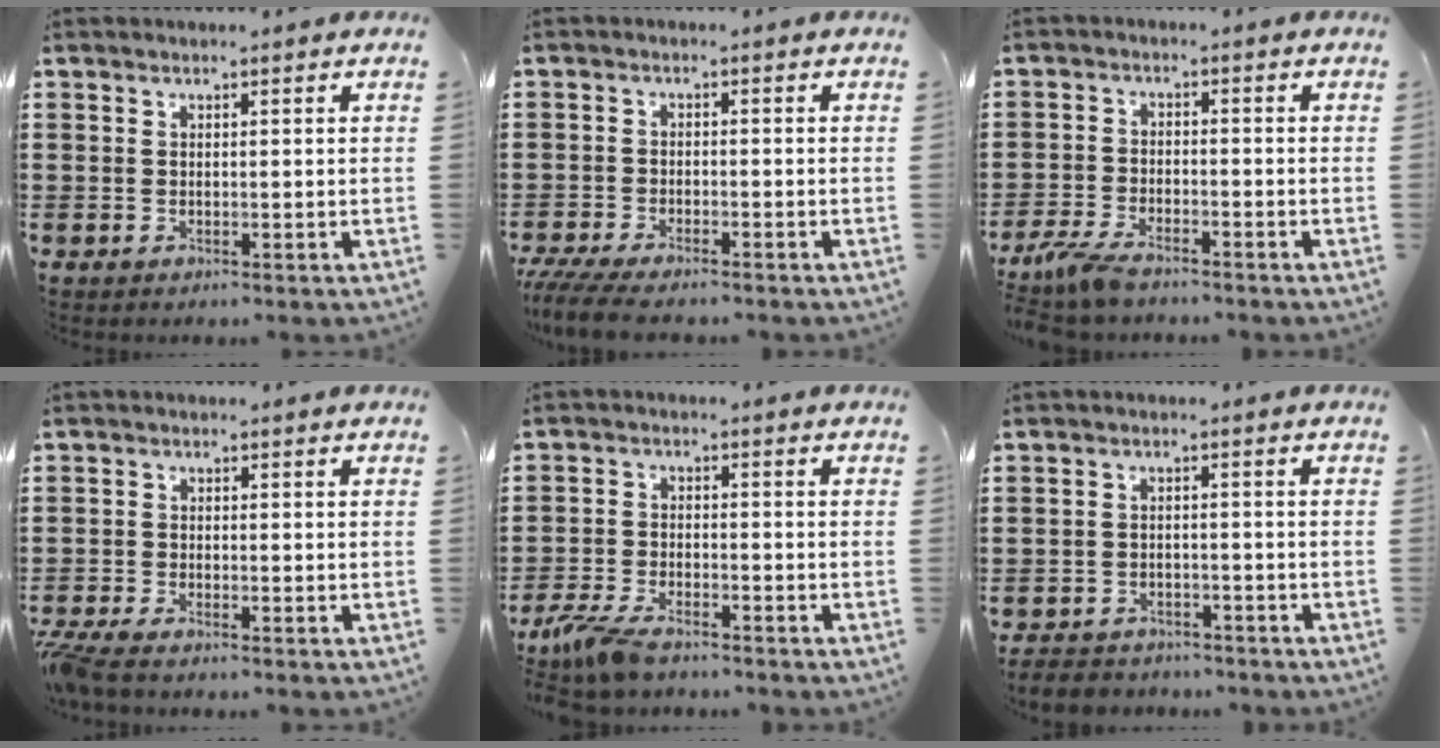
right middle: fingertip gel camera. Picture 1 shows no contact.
{"total": 4.1, "force": [-3.8, 0.2, 1.6], "torque": [-0.047, -0.016, -0.078]}
{"total": 4.3, "force": [-3.7, 0.9, 1.9], "torque": [-0.061, -0.007, -0.080]}
{"total": 2.6, "force": [-2.4, 0.0, 1.0], "torque": [-0.031, -0.004, -0.052]}
{"total": 5.1, "force": [-4.3, 1.3, 2.5], "torque": [-0.075, -0.009, -0.090]}
{"total": 3.1, "force": [-3.0, 0.7, 0.3], "torque": [-0.017, -0.003, -0.066]}